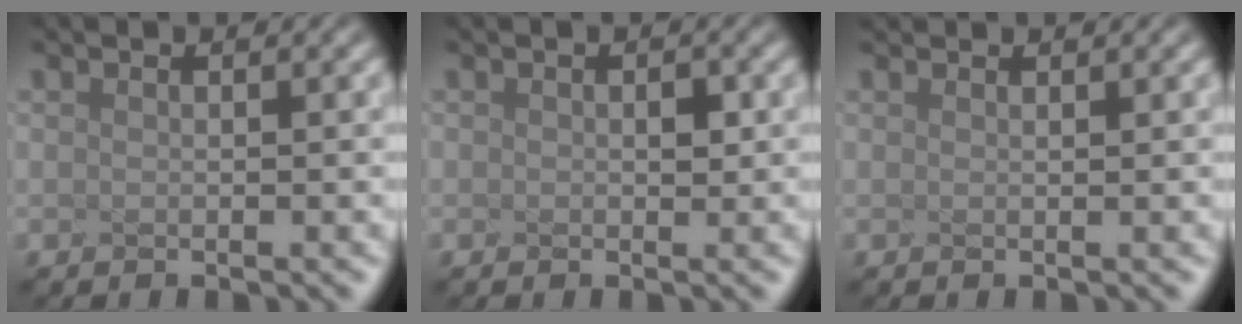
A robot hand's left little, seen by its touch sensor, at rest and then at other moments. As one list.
[{"total": 1.0, "force": [-0.7, -0.6, -0.2], "torque": [-0.017, -0.003, 0.019]}, {"total": 1.1, "force": [0.9, 0.4, 0.5], "torque": [0.003, 0.014, 0.000]}]